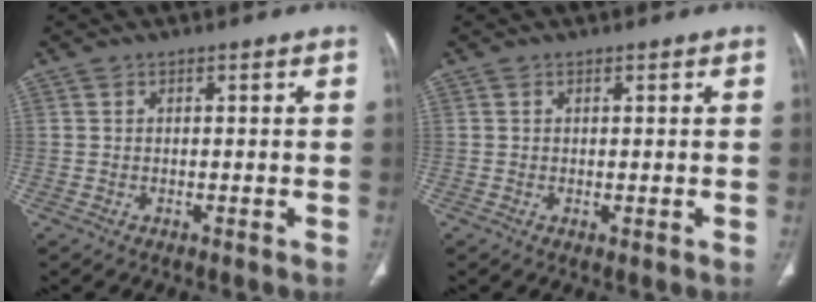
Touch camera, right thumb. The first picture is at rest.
{"total": 0.5, "force": [0.0, 0.1, 0.5], "torque": [-0.013, -0.005, 0.002]}